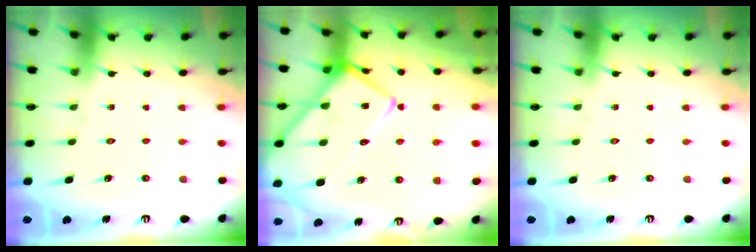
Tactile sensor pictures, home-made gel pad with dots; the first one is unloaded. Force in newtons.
{"total": 16.8, "press": 16.7, "slide": 1.7}
{"total": 0.0}